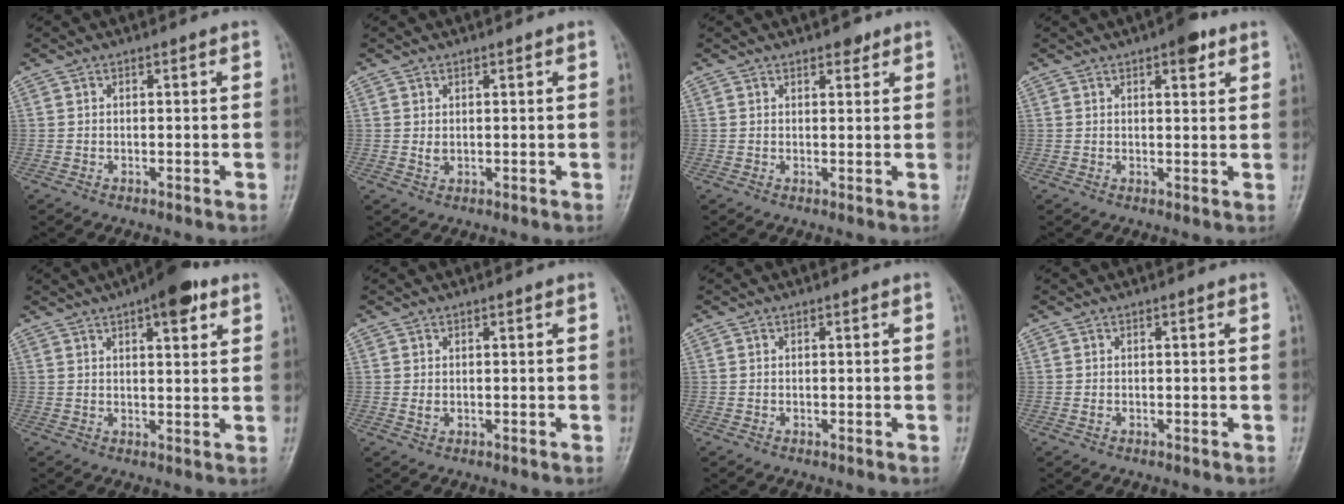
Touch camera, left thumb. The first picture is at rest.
{"total": 1.5, "force": [0.6, 0.7, 1.2], "torque": [-0.021, -0.004, 0.017]}
{"total": 2.1, "force": [1.5, 1.0, 1.0], "torque": [-0.004, -0.007, 0.018]}
{"total": 4.5, "force": [2.6, 1.7, 3.3], "torque": [-0.034, -0.009, 0.031]}
{"total": 12.5, "force": [7.2, 3.9, 9.4], "torque": [-0.115, -0.019, 0.102]}
{"total": 1.3, "force": [0.5, 0.6, 1.1], "torque": [-0.019, 0.000, 0.013]}
{"total": 0.0}
{"total": 0.6, "force": [0.2, 0.3, 0.5], "torque": [-0.009, 0.005, 0.005]}